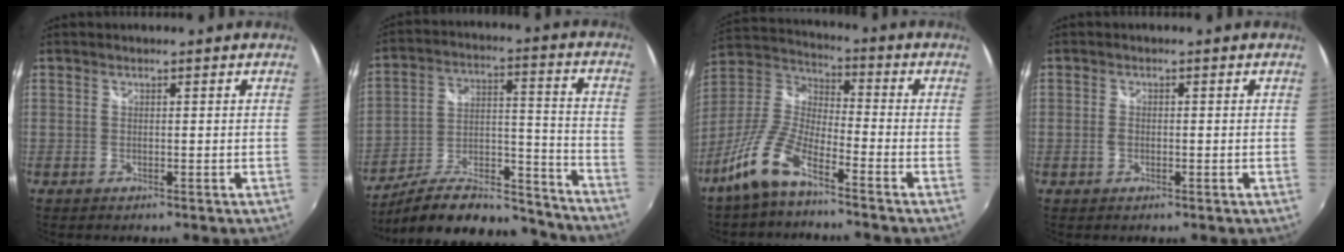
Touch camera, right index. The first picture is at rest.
{"total": 23.0, "force": [-19.8, 6.3, 9.9], "torque": [-0.166, 0.008, -0.281]}
{"total": 11.3, "force": [-7.7, 3.3, 7.6], "torque": [-0.177, 0.003, -0.157]}
{"total": 0.7, "force": [-0.3, 0.5, 0.3], "torque": [-0.005, -0.002, -0.008]}